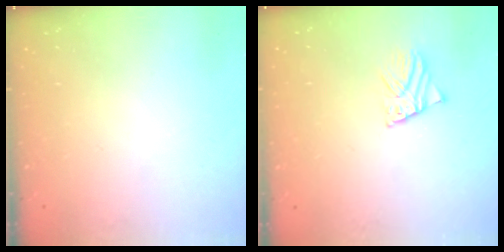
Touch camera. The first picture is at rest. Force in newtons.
{"total": 2.5, "press": 2.5, "slide": 0.3}